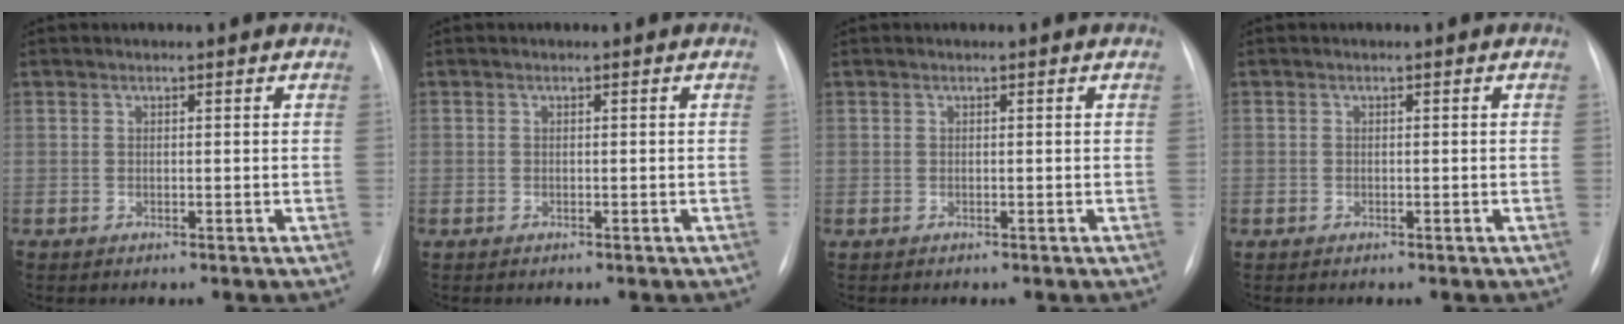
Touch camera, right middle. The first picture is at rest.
{"total": 0.0}
{"total": 0.0}
{"total": 0.0}